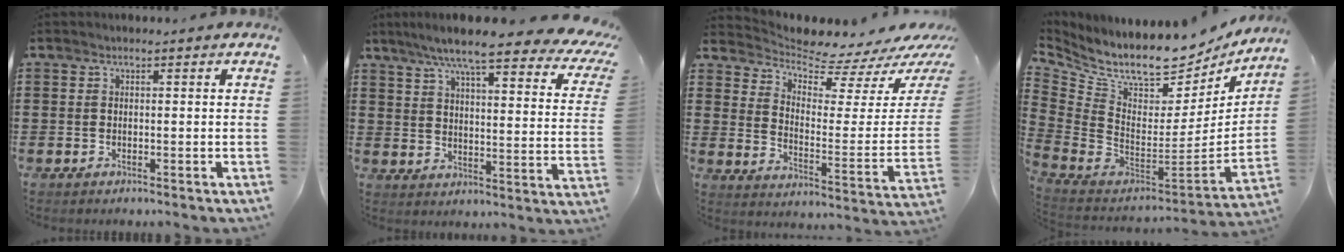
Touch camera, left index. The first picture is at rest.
{"total": 9.1, "force": [7.3, 0.8, 5.4], "torque": [-0.115, -0.042, 0.119]}
{"total": 5.9, "force": [5.5, 1.5, 1.6], "torque": [-0.056, -0.054, 0.093]}
{"total": 9.2, "force": [7.7, 2.5, 4.3], "torque": [-0.108, -0.080, 0.131]}